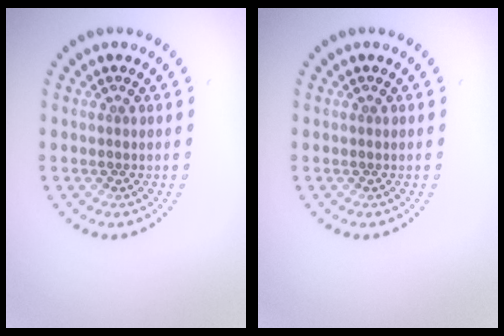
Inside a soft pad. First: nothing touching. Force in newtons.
{"total": 0.0}